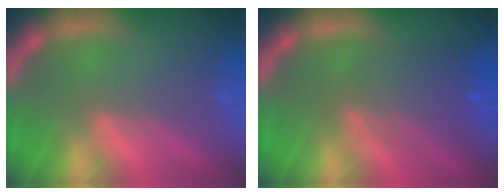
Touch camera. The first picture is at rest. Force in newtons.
{"total": 4.6}